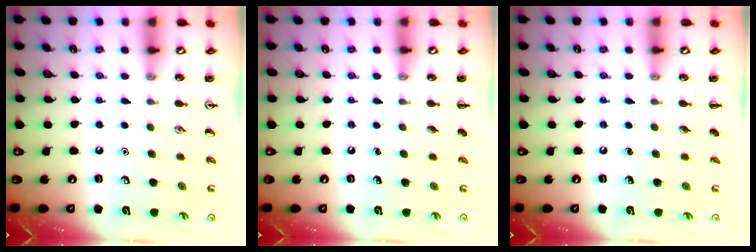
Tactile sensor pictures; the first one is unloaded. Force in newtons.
{"total": 0.0}
{"total": 0.0}